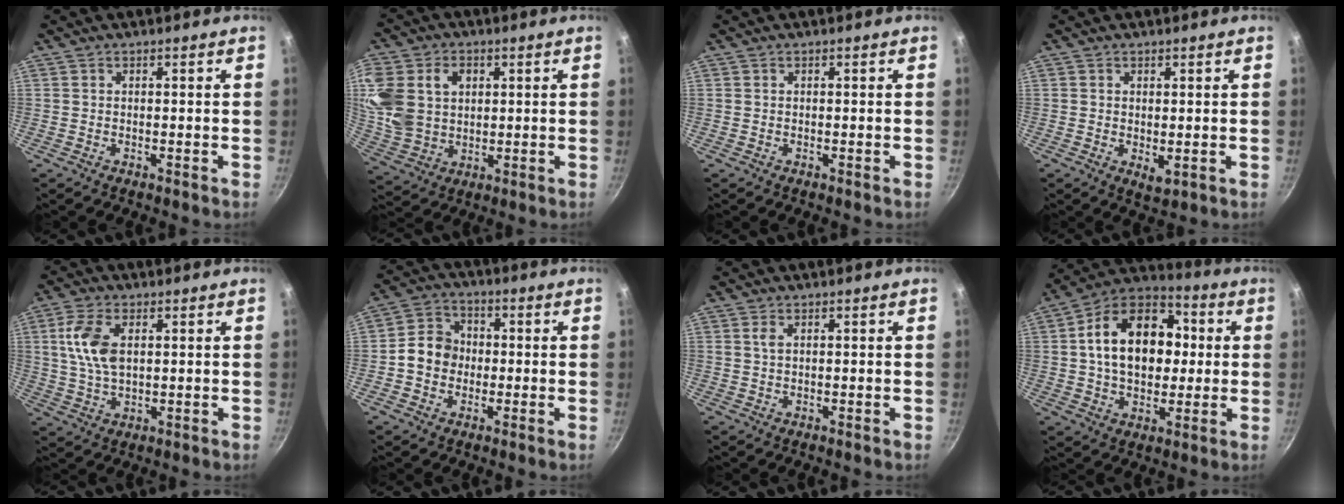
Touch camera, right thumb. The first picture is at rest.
{"total": 15.7, "force": [3.5, 12.0, 9.5], "torque": [-0.197, -0.001, 0.072]}
{"total": 0.0}
{"total": 2.5, "force": [0.4, 1.5, 1.9], "torque": [-0.029, -0.010, 0.007]}
{"total": 8.9, "force": [2.0, 4.9, 7.1], "torque": [-0.139, -0.001, 0.038]}
{"total": 7.8, "force": [-0.7, 6.7, 3.8], "torque": [-0.035, 0.021, -0.029]}
{"total": 1.2, "force": [0.5, 0.6, 1.0], "torque": [-0.020, 0.000, 0.008]}
{"total": 19.6, "force": [2.2, 13.6, 13.9], "torque": [-0.193, 0.027, 0.020]}